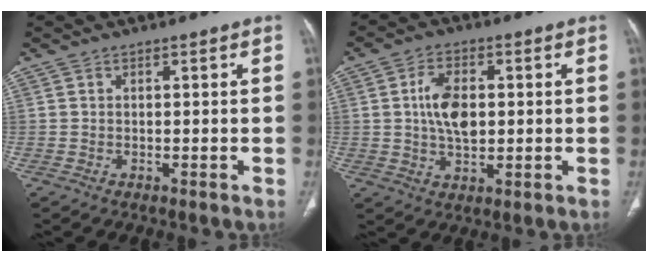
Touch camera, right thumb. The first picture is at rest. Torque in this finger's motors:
{"motor_torque": [1.16, 1.10, 1.16, -0.18, 0.17]}